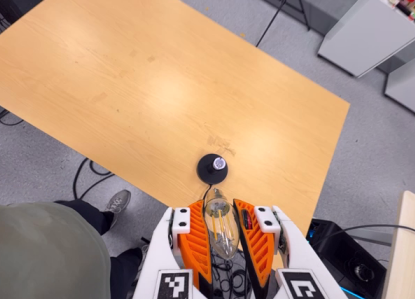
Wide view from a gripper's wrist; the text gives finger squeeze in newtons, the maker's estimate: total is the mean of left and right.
{"total": 22.8, "left": 25.3, "right": 20.4}